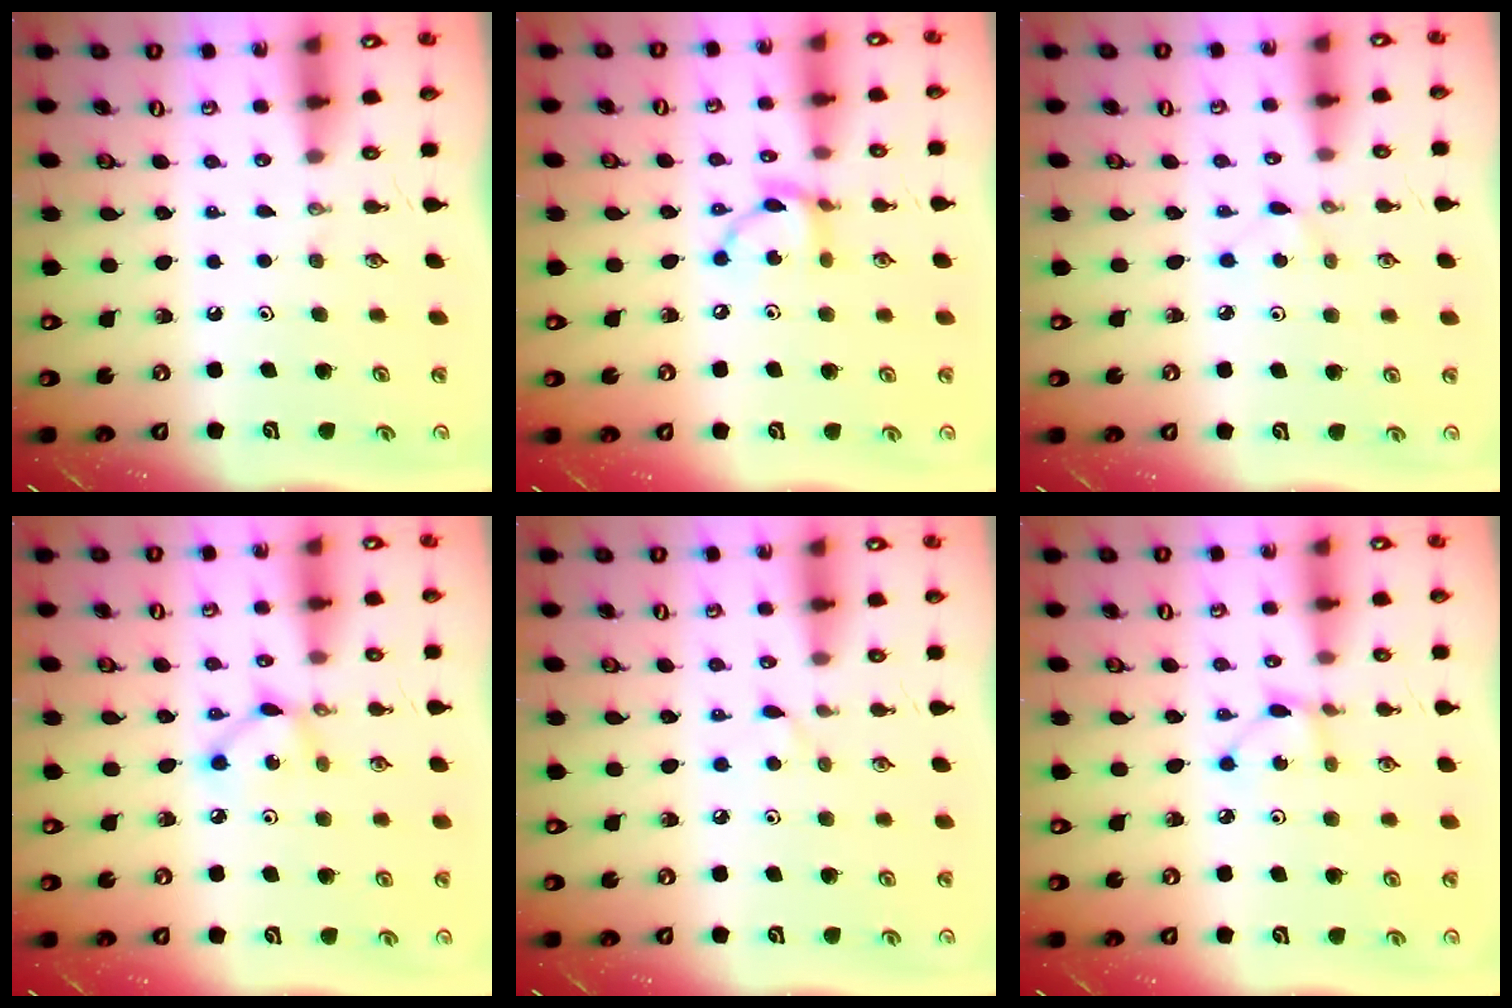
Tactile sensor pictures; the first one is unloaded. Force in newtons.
{"total": 10.2, "press": 10.2, "slide": 0.9}
{"total": 2.0, "press": 2.0, "slide": 0.3}
{"total": 4.9, "press": 4.9, "slide": 0.1}
{"total": 3.3, "press": 3.2, "slide": 0.3}
{"total": 1.9, "press": 1.9, "slide": 0.2}